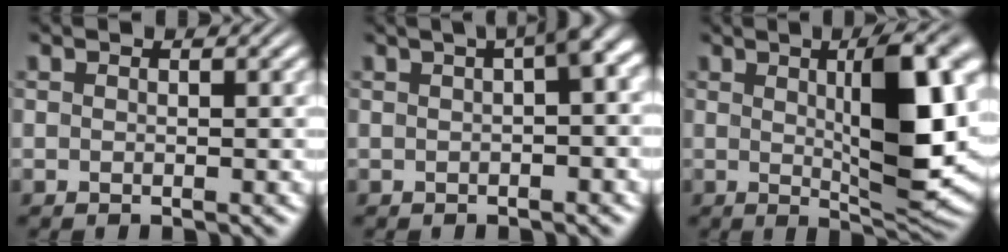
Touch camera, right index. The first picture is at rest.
{"total": 5.2, "force": [1.6, 1.9, 4.5], "torque": [-0.047, 0.031, 0.012]}
{"total": 9.4, "force": [1.3, 2.1, 9.1], "torque": [-0.128, 0.003, 0.021]}